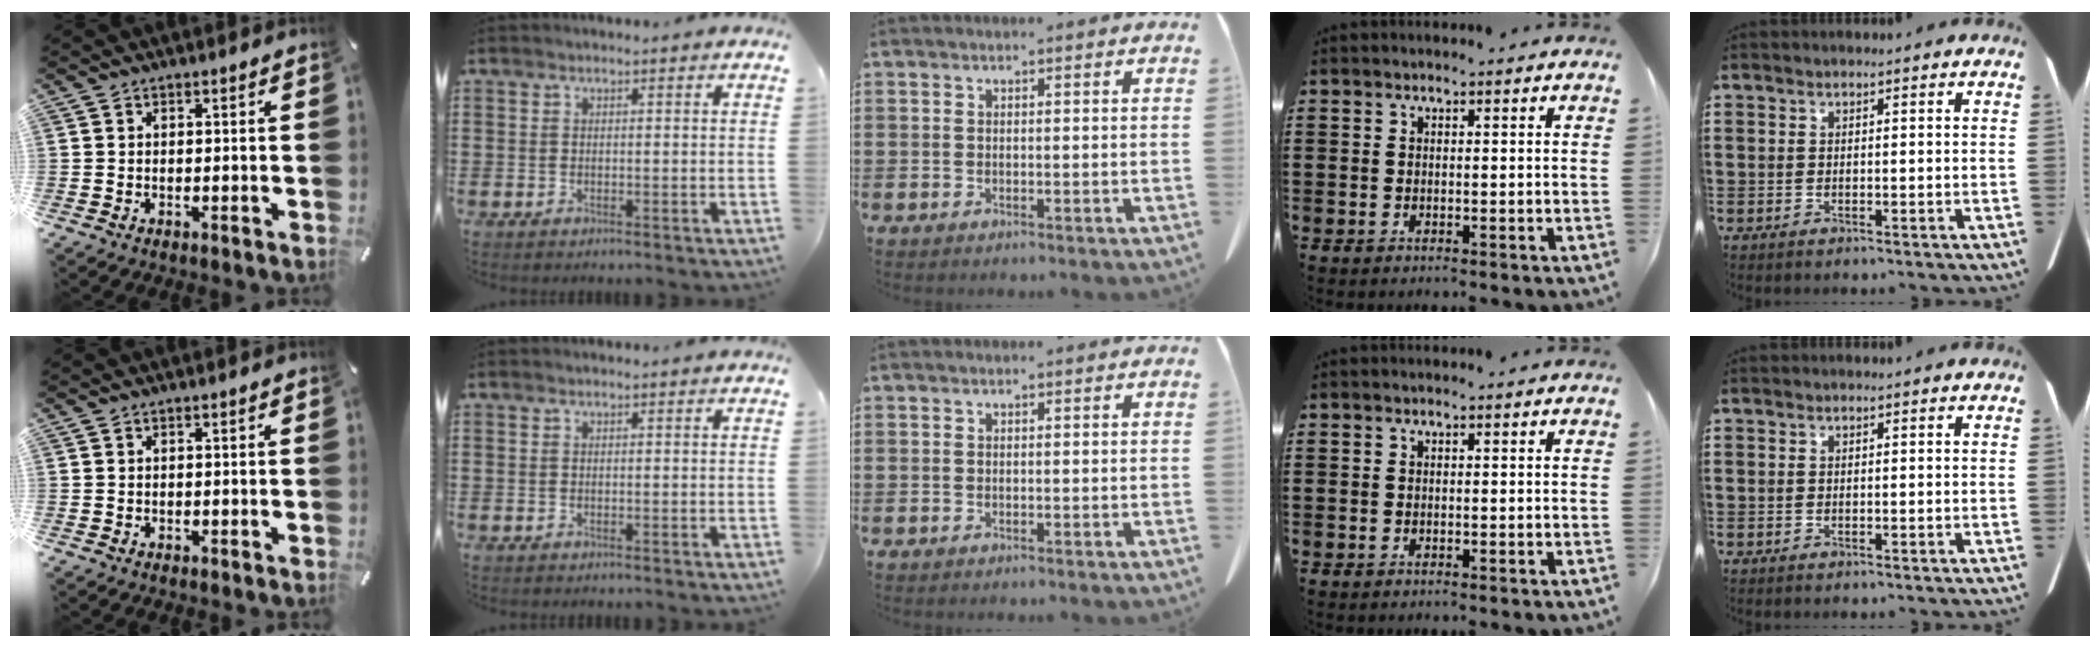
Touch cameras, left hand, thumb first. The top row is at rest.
{}